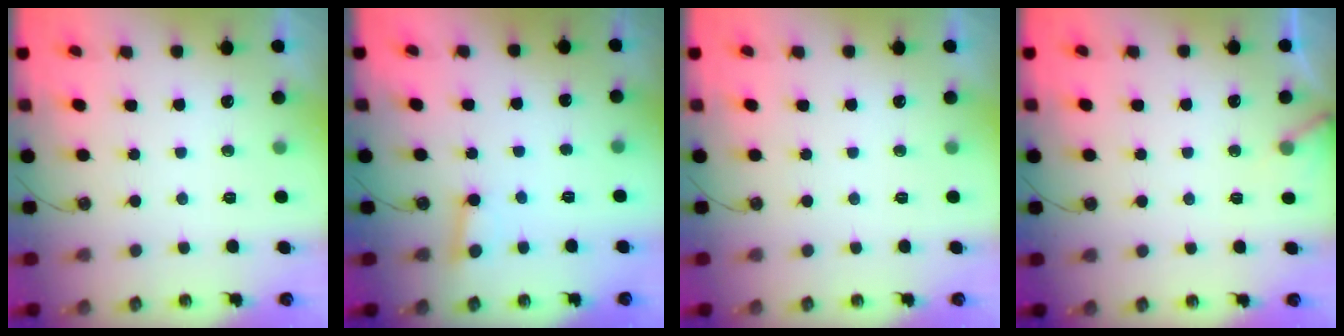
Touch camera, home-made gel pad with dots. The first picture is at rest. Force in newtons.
{"total": 2.4, "press": 2.3, "slide": 0.6}
{"total": 0.0}
{"total": 3.2, "press": 3.2, "slide": 0.2}